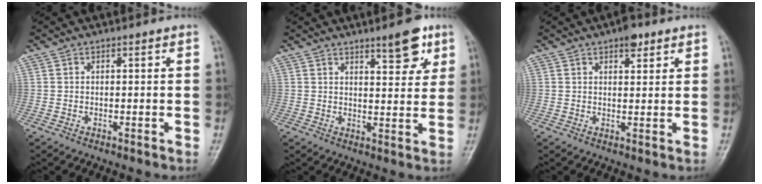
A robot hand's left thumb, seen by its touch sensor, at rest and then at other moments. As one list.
[{"total": 7.0, "force": [4.5, 2.3, 4.8], "torque": [-0.047, -0.027, 0.059]}, {"total": 3.8, "force": [2.4, 1.7, 2.4], "torque": [-0.021, -0.010, 0.034]}]